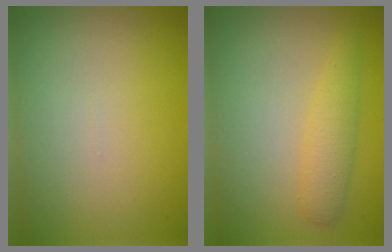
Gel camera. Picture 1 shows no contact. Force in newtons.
{"total": 2.4, "press": 2.4, "slide": 0.1}